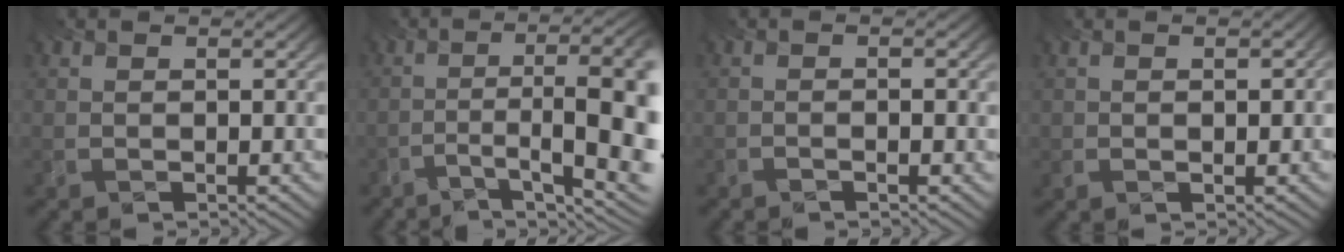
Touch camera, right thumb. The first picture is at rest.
{"total": 14.2, "force": [-4.0, 4.0, 13.0], "torque": [-0.131, 0.012, -0.064]}
{"total": 1.3, "force": [-0.9, 0.1, 0.9], "torque": [-0.006, -0.001, -0.027]}
{"total": 1.3, "force": [0.4, 0.2, 1.2], "torque": [-0.019, 0.006, -0.002]}